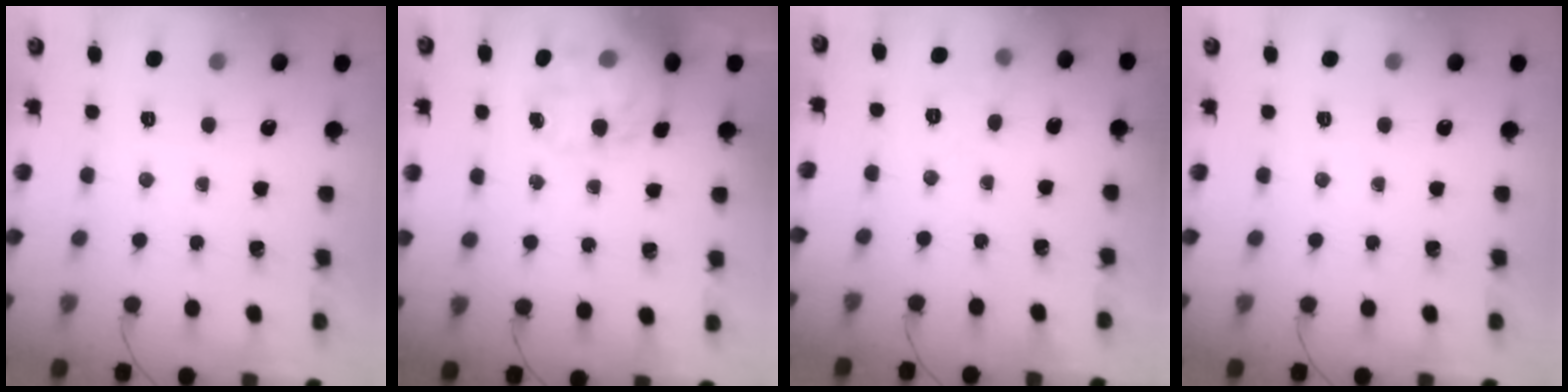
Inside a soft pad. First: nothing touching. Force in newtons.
{"total": 13.2, "press": 12.7, "slide": 3.4}
{"total": 5.7, "press": 5.5, "slide": 1.4}
{"total": 0.0}